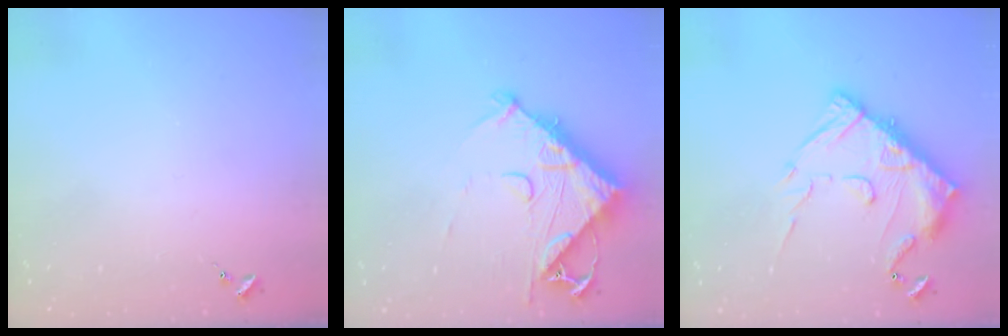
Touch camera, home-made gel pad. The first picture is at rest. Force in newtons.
{"total": 13.1, "press": 13.0, "slide": 1.0}
{"total": 17.5, "press": 17.5, "slide": 1.6}